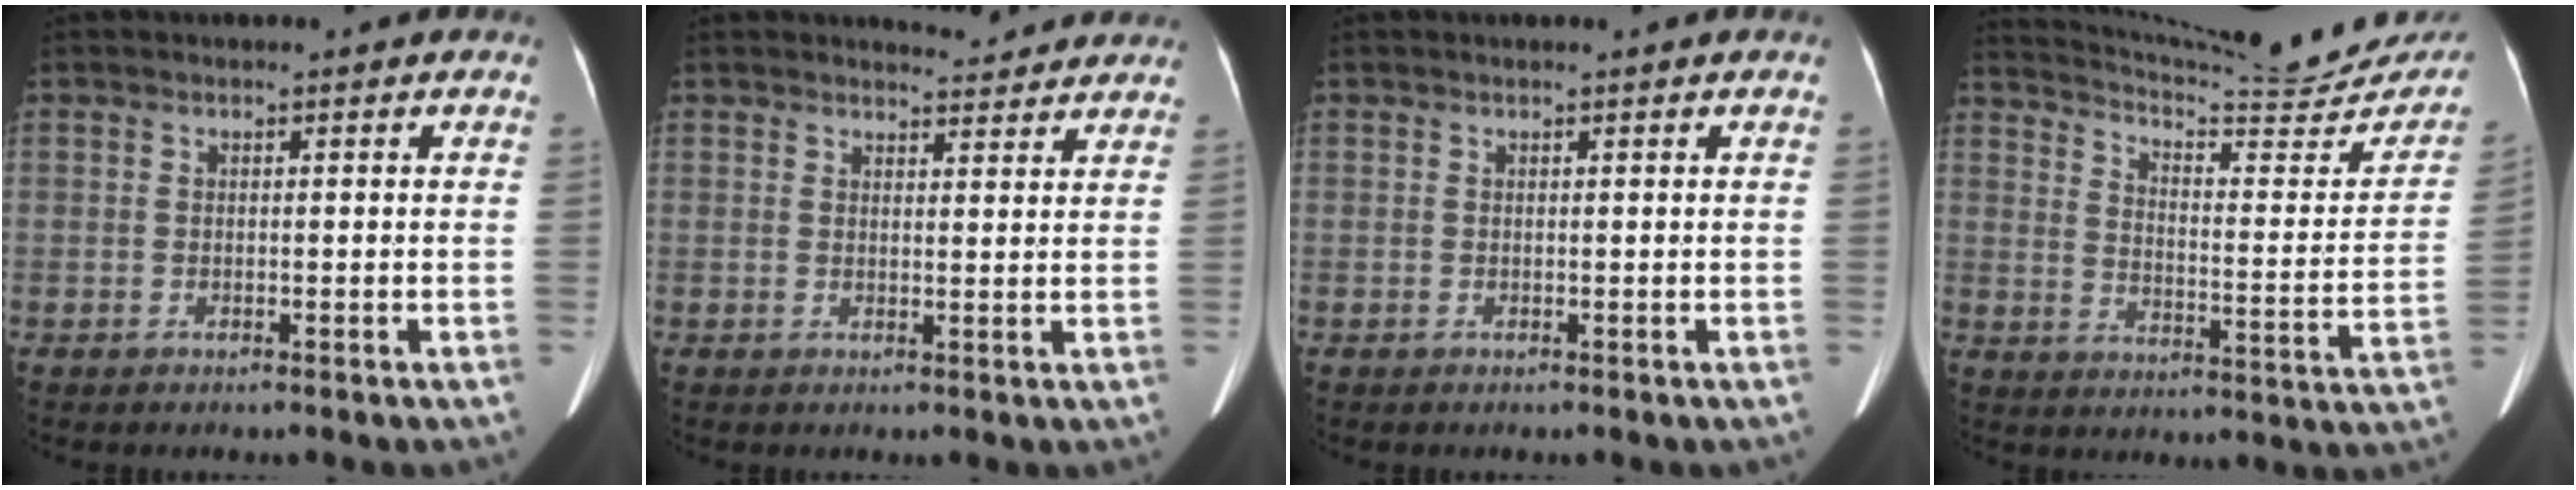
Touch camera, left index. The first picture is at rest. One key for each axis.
{"total": 4.3, "fx": 4.2, "fy": 0.7, "fz": 0.2, "tx": -0.009, "ty": 0.000, "tz": 0.044}
{"total": 0.5, "fx": 0.5, "fy": 0.0, "fz": 0.2, "tx": -0.002, "ty": 0.014, "tz": 0.011}
{"total": 24.3, "fx": 22.7, "fy": 1.7, "fz": 8.3, "tx": -0.131, "ty": -0.080, "tz": 0.291}